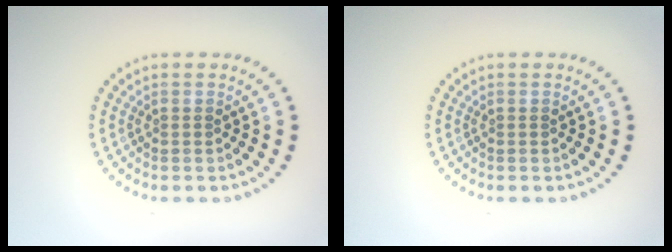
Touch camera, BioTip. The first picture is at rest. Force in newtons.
{"total": 0.0}